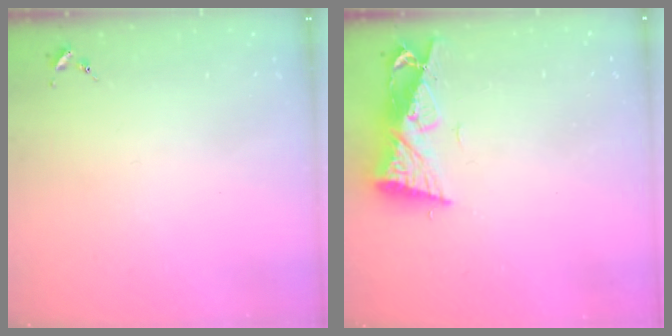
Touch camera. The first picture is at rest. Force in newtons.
{"total": 9.7, "press": 9.7, "slide": 0.7}